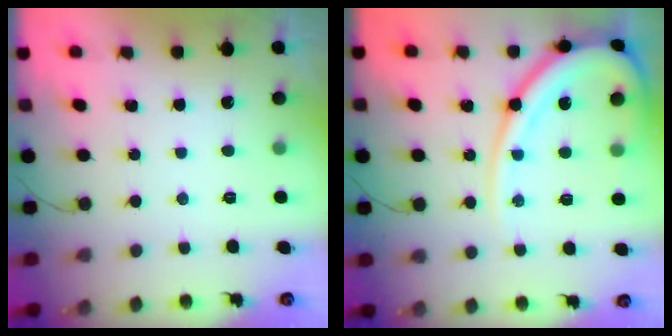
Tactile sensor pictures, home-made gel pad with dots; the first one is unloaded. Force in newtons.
{"total": 16.9, "press": 16.8, "slide": 1.9}